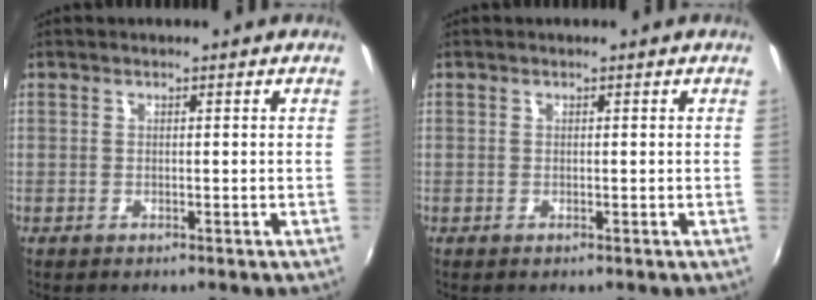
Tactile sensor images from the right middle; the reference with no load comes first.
{"total": 0.0}